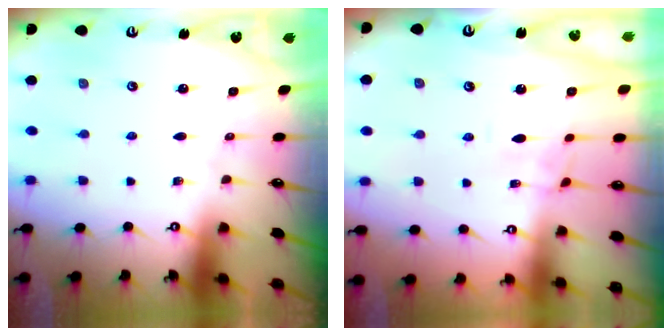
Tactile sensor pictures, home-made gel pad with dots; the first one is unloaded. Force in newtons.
{"total": 3.0, "press": 3.0, "slide": 0.2}